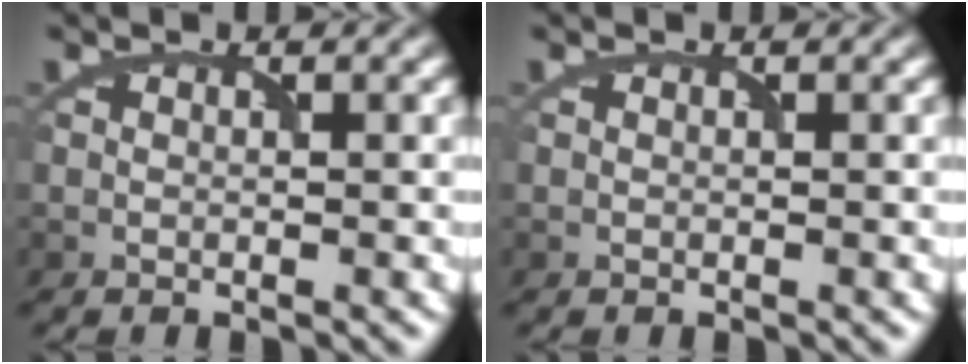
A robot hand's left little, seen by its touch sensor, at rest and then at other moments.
{"total": 0.0}